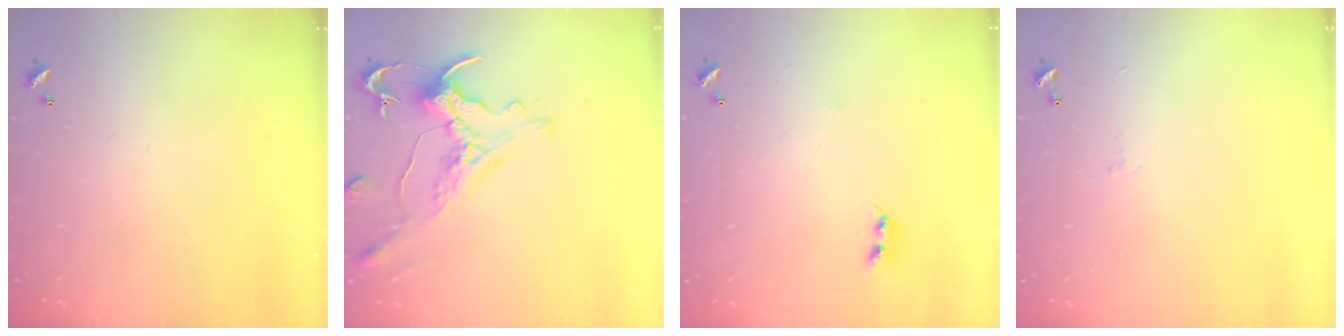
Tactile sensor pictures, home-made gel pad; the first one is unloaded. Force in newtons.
{"total": 0.7, "press": 0.1, "slide": 0.7}
{"total": 2.2, "press": 2.2, "slide": 0.4}
{"total": 0.6, "press": 0.4, "slide": 0.5}